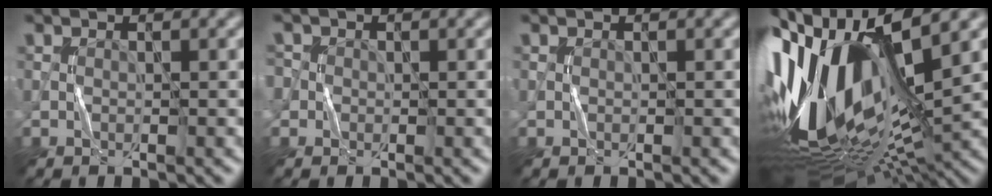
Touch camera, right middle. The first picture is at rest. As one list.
[{"total": 1.9, "force": [0.4, 1.8, 0.4], "torque": [0.002, 0.013, -0.015]}, {"total": 0.0}, {"total": 17.8, "force": [1.9, 8.1, 15.7], "torque": [-0.329, -0.003, 0.033]}]